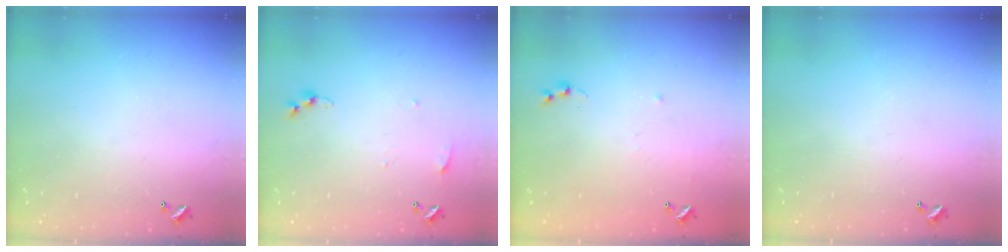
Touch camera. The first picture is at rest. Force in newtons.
{"total": 3.8, "press": 3.8, "slide": 0.5}
{"total": 5.8, "press": 5.7, "slide": 0.8}
{"total": 0.0}